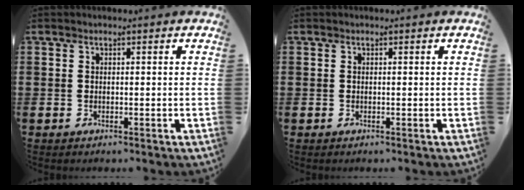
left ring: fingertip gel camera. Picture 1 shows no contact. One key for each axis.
{"total": 0.0}